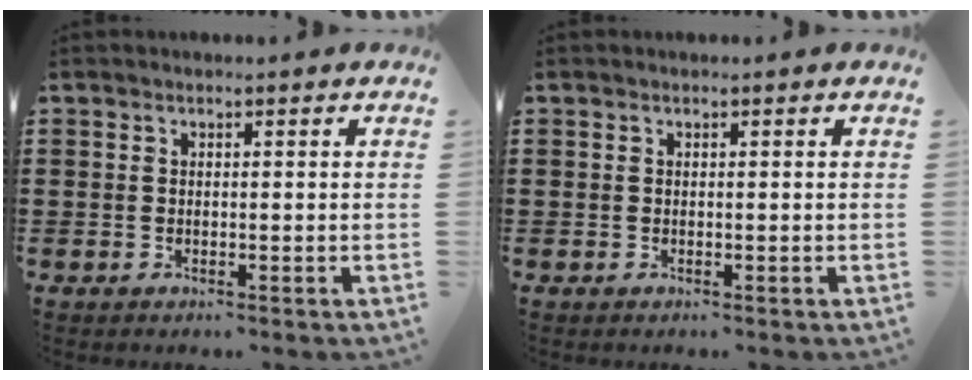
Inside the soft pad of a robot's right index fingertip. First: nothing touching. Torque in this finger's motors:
{"motor_torque": [0.00, 0.00, 0.02, -0.01]}